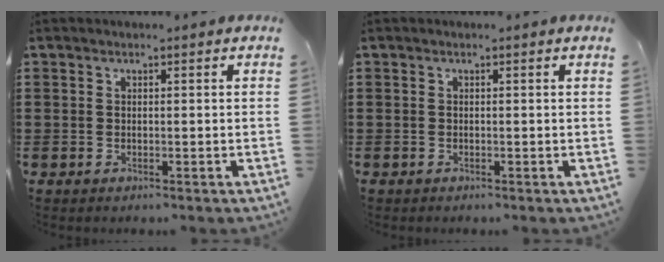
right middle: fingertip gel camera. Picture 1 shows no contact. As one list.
[{"total": 0.0}]